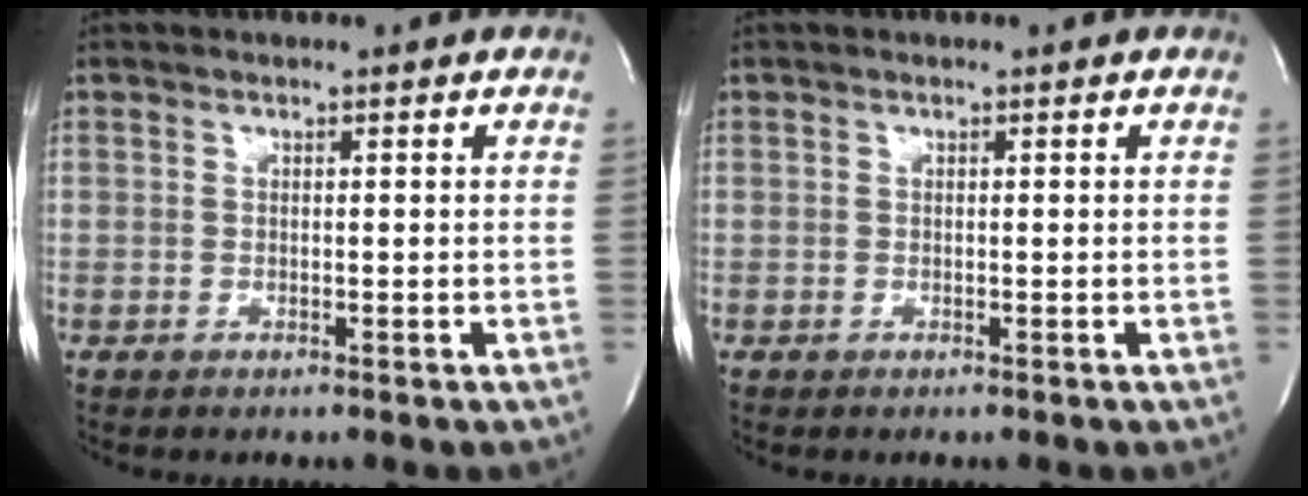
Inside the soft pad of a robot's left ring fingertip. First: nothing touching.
{"total": 0.0}